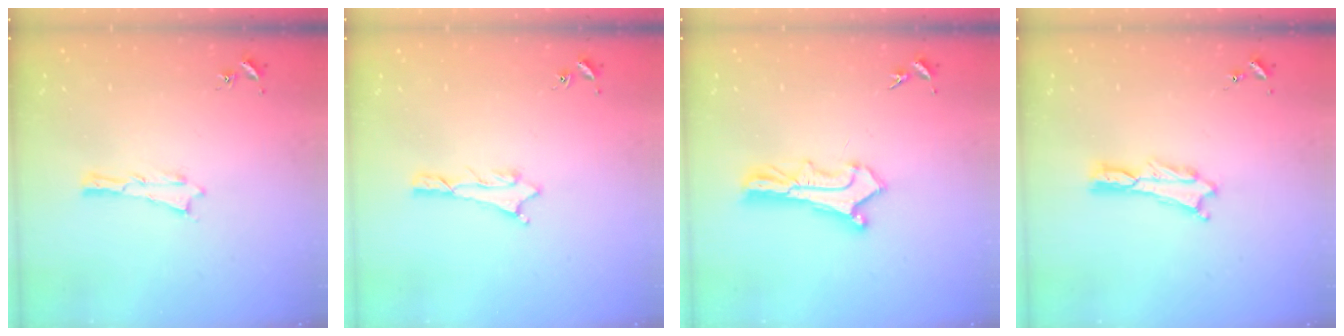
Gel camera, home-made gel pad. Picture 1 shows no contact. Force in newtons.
{"total": 0.9, "press": 0.8, "slide": 0.1}
{"total": 2.6, "press": 2.6, "slide": 0.2}
{"total": 0.0}